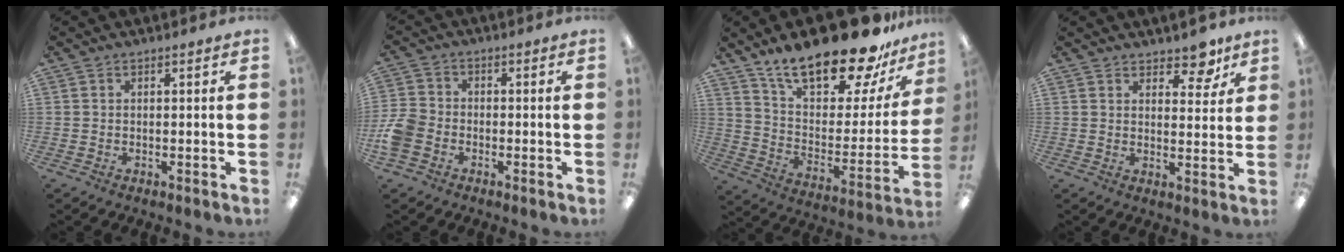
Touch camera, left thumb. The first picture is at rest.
{"total": 6.4, "force": [-2.7, 5.0, 3.0], "torque": [-0.065, 0.017, -0.048]}
{"total": 23.8, "force": [18.9, 7.8, 12.2], "torque": [-0.197, -0.123, 0.321]}
{"total": 6.2, "force": [5.1, 2.6, 2.3], "torque": [-0.010, -0.039, 0.086]}